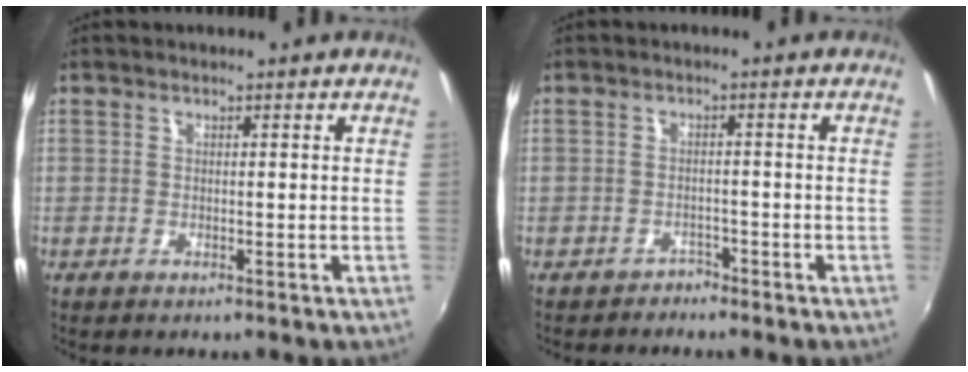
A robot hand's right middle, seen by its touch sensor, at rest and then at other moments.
{"total": 2.0, "force": [-1.7, 0.9, -0.2], "torque": [0.001, 0.005, -0.028]}